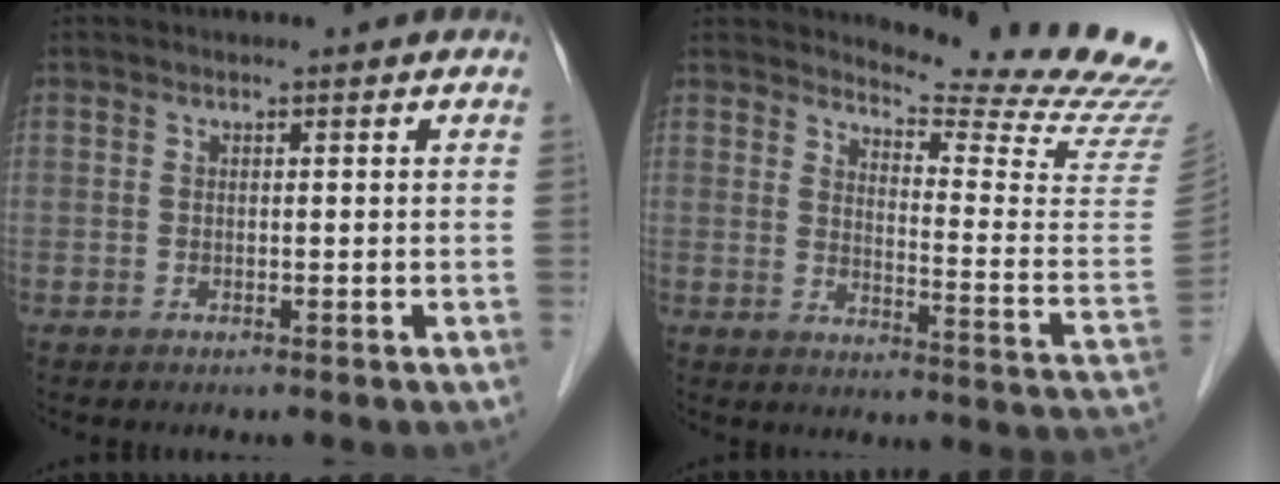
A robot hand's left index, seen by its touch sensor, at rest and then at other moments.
{"total": 17.4, "force": [16.8, -0.9, 4.6], "torque": [-0.076, -0.140, 0.193]}